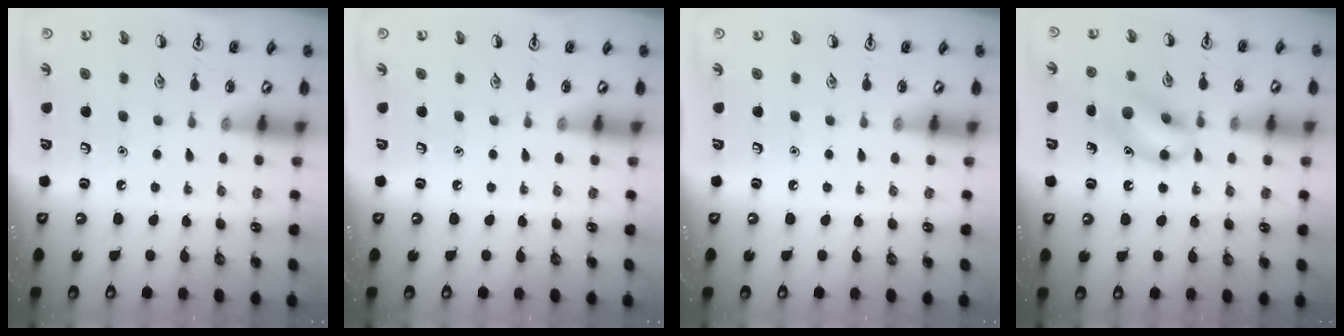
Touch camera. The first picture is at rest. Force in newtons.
{"total": 0.0}
{"total": 0.0}
{"total": 12.8, "press": 12.7, "slide": 1.3}